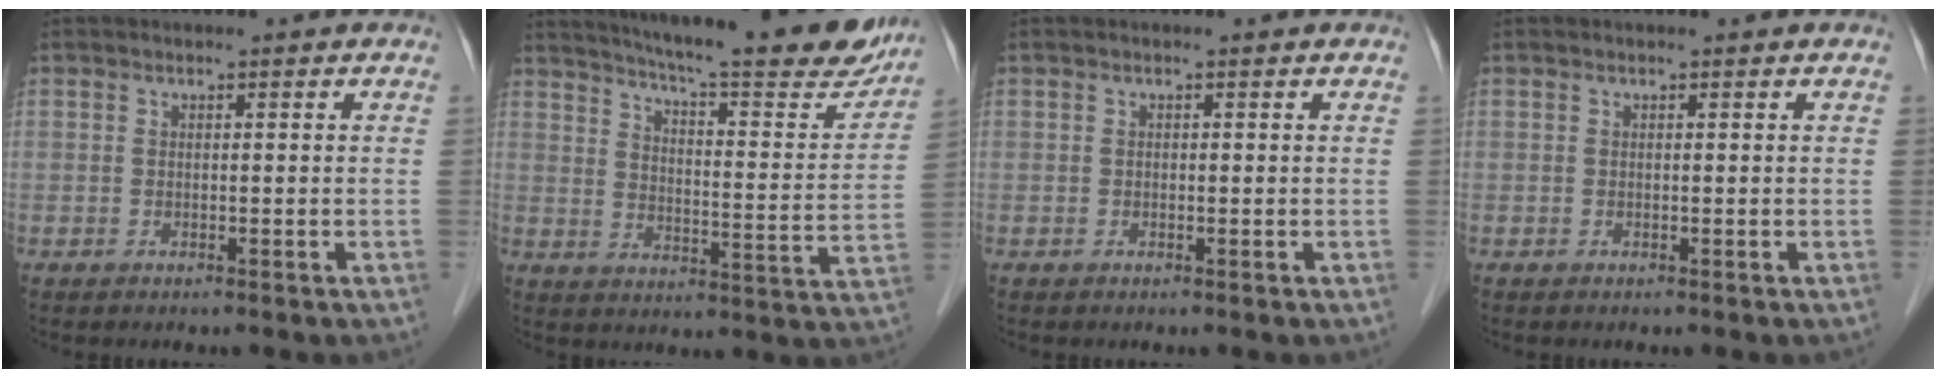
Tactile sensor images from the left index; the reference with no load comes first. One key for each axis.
{"total": 24.0, "fx": 21.2, "fy": 2.4, "fz": 11.0, "tx": -0.168, "ty": -0.055, "tz": 0.271}
{"total": 0.0}
{"total": 0.0}